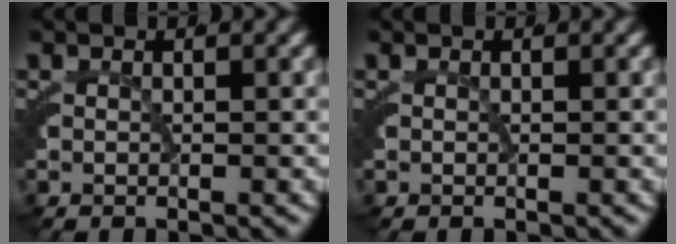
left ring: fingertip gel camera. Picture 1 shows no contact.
{"total": 0.0}